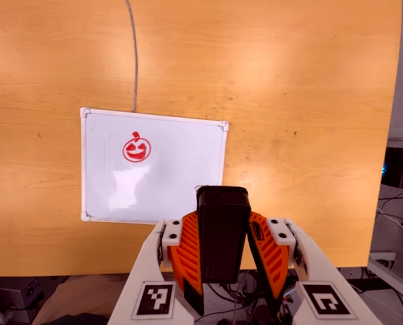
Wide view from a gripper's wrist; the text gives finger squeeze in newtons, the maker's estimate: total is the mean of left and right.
{"total": 4.8, "left": 4.0, "right": 5.6}